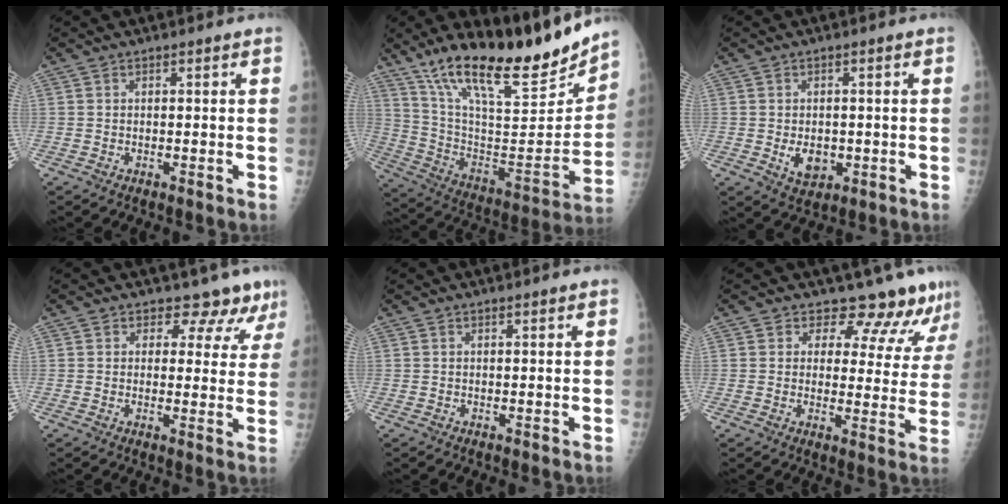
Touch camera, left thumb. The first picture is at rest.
{"total": 26.5, "force": [19.9, 7.0, 16.0], "torque": [-0.232, -0.084, 0.339]}
{"total": 4.7, "force": [-0.7, 3.5, 3.1], "torque": [-0.031, -0.004, 0.001]}
{"total": 7.8, "force": [6.4, 4.4, 1.1], "torque": [0.034, -0.031, 0.058]}
{"total": 0.0}
{"total": 11.0, "force": [10.1, 3.9, 1.8], "torque": [0.023, -0.066, 0.107]}